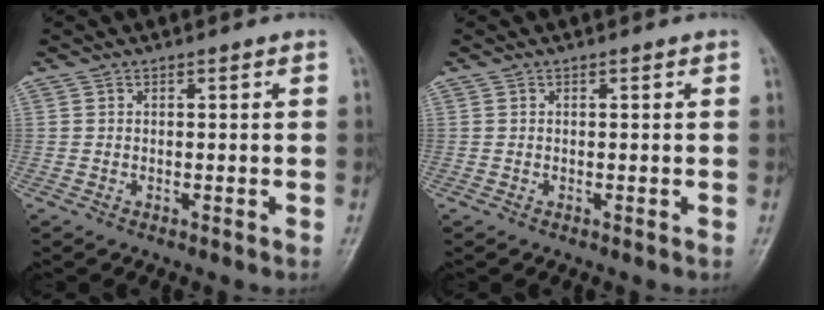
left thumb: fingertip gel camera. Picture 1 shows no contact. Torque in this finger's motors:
{"motor_torque": [-0.25, 0.12, -0.13, -0.01, 0.00]}